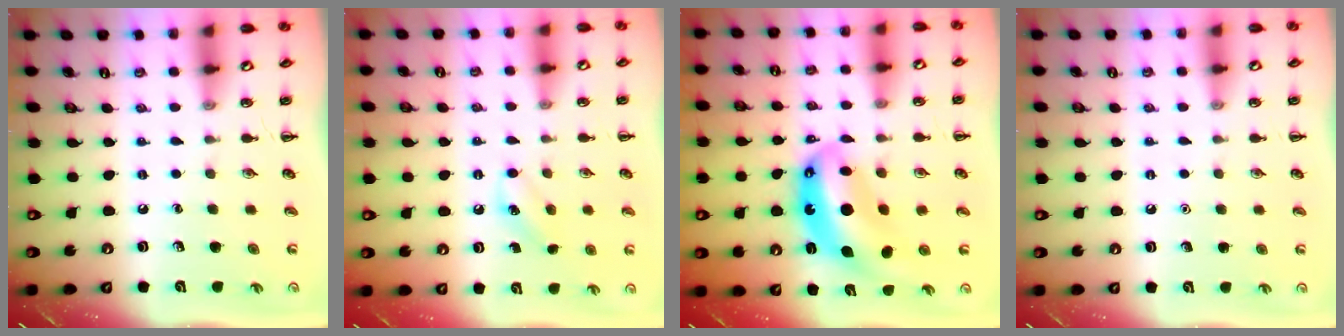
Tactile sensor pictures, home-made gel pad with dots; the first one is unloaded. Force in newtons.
{"total": 7.2, "press": 6.9, "slide": 1.9}
{"total": 13.4, "press": 13.0, "slide": 3.3}
{"total": 1.6, "press": 1.6, "slide": 0.1}